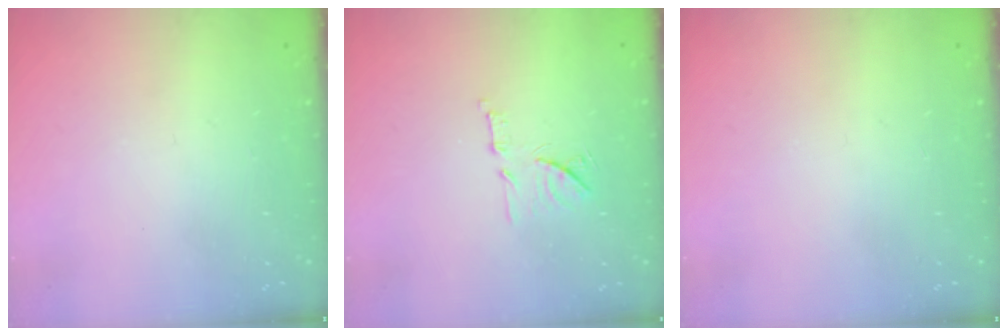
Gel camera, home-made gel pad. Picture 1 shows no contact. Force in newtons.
{"total": 9.6, "press": 9.6, "slide": 0.3}
{"total": 0.0}